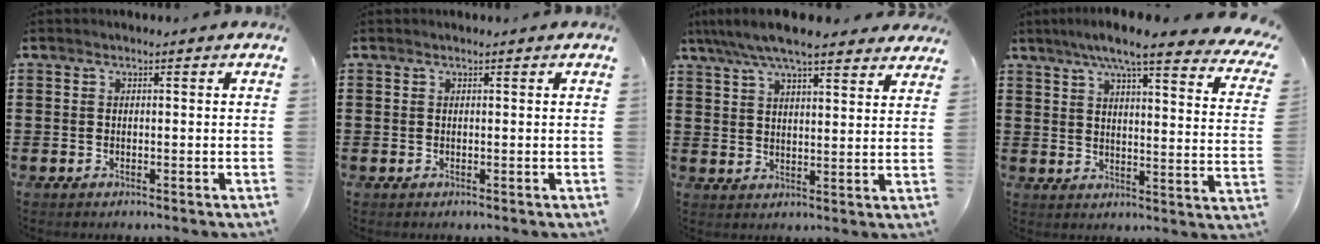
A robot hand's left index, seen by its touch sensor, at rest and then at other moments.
{"total": 0.0}
{"total": 7.6, "force": [6.6, 1.1, 3.6], "torque": [-0.090, -0.018, 0.118]}
{"total": 8.1, "force": [6.5, 0.0, 4.8], "torque": [-0.100, -0.031, 0.106]}